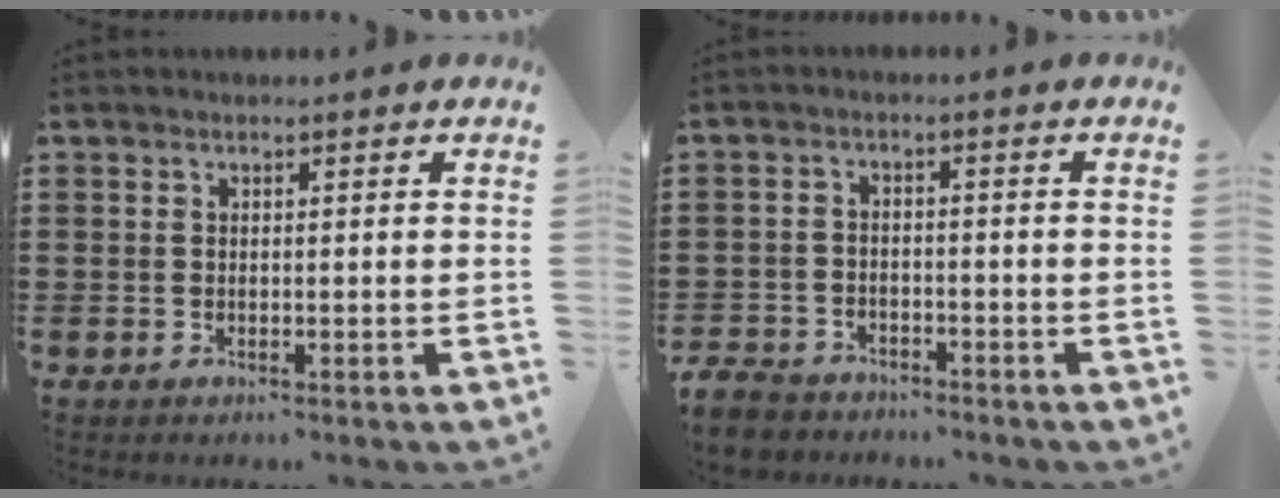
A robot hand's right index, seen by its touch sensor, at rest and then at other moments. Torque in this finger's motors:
{"motor_torque": [-1.04, 1.10, -1.05, -0.21]}